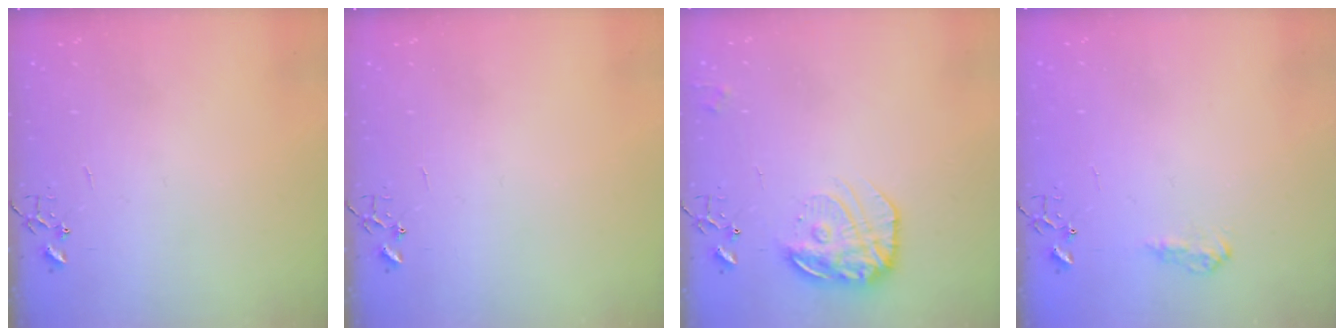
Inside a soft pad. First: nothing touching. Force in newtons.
{"total": 0.0}
{"total": 16.4, "press": 16.3, "slide": 1.3}
{"total": 8.8, "press": 8.8, "slide": 0.8}